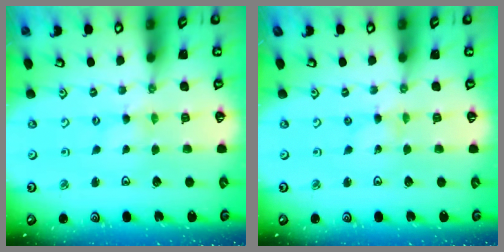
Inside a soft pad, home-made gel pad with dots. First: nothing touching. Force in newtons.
{"total": 0.0}